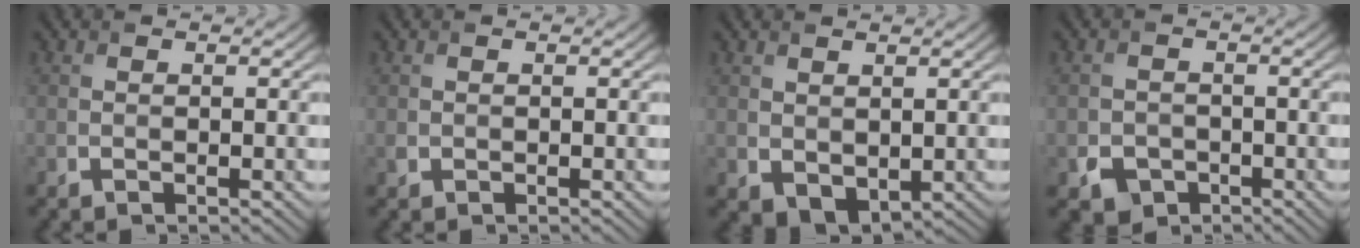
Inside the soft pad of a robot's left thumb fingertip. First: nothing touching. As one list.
[{"total": 0.6, "force": [0.1, 0.6, 0.1], "torque": [-0.005, -0.005, 0.004]}, {"total": 3.2, "force": [0.5, 2.4, 2.0], "torque": [-0.049, -0.014, 0.018]}, {"total": 3.2, "force": [-1.6, 2.6, 1.0], "torque": [-0.021, -0.009, -0.030]}]